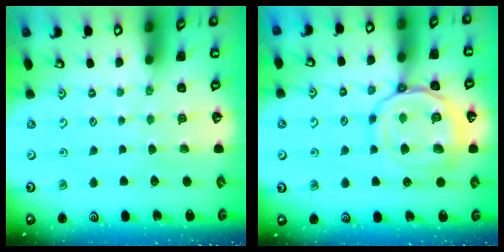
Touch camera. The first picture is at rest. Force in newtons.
{"total": 14.4, "press": 14.4, "slide": 1.1}